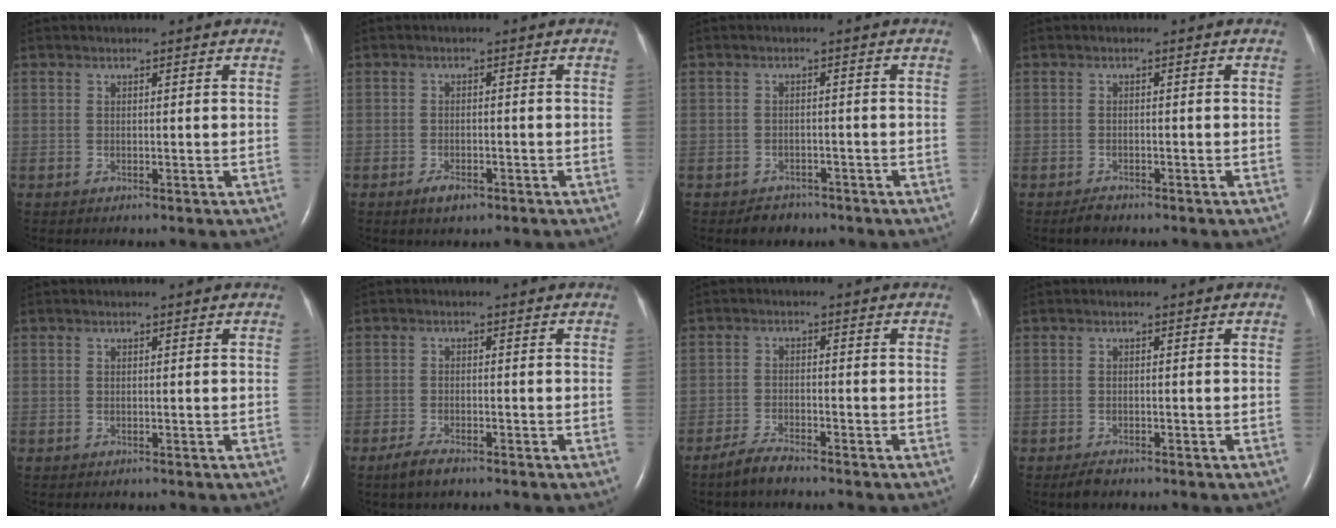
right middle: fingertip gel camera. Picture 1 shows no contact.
{"total": 2.4, "force": [-1.5, 1.0, 1.5], "torque": [-0.034, -0.001, -0.023]}
{"total": 2.5, "force": [-1.9, 1.6, 0.2], "torque": [-0.012, 0.005, -0.024]}
{"total": 1.5, "force": [-1.3, 0.5, 0.5], "torque": [-0.018, -0.003, -0.020]}
{"total": 0.0}
{"total": 2.9, "force": [-2.2, 0.8, 1.7], "torque": [-0.045, -0.005, -0.040]}
{"total": 2.6, "force": [-1.9, 1.7, 0.6], "torque": [-0.018, 0.004, -0.027]}
{"total": 1.7, "force": [-1.4, 0.6, 0.8], "torque": [-0.024, -0.003, -0.022]}